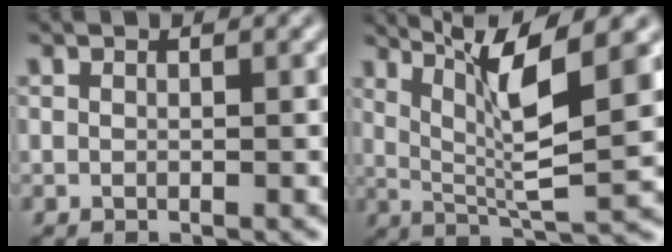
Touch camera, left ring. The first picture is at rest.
{"total": 8.2, "force": [3.1, 1.7, 7.4], "torque": [-0.136, 0.002, 0.071]}